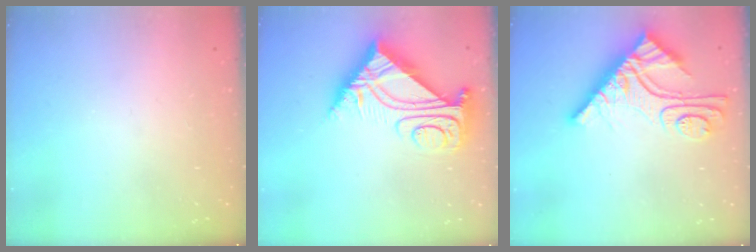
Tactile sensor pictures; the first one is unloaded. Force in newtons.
{"total": 10.3, "press": 10.2, "slide": 1.2}
{"total": 13.6, "press": 13.6, "slide": 1.3}